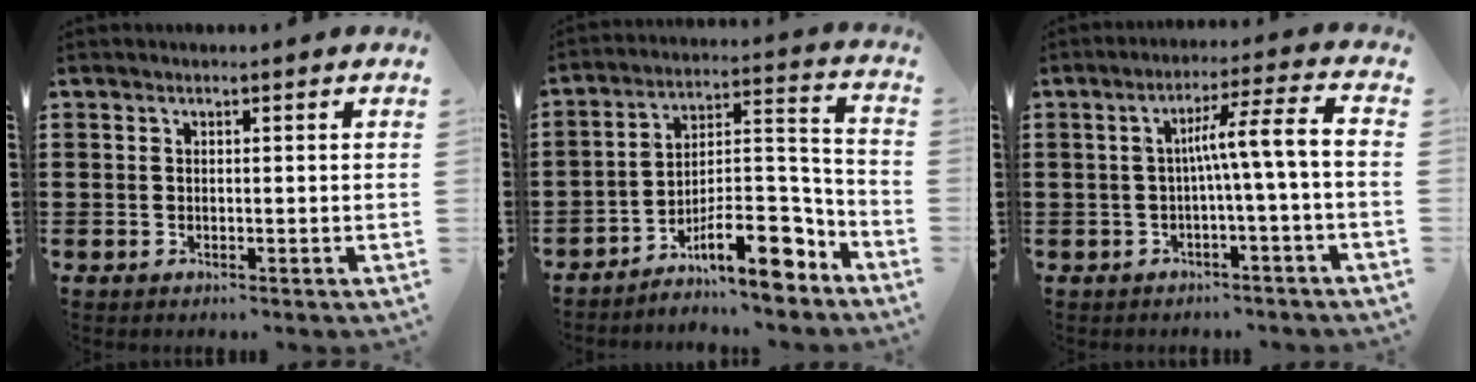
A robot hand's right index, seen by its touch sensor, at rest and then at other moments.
{"total": 11.5, "force": [-7.6, 3.5, 7.9], "torque": [-0.125, 0.011, -0.142]}
{"total": 7.0, "force": [-1.3, -0.3, 6.8], "torque": [-0.125, 0.003, -0.031]}